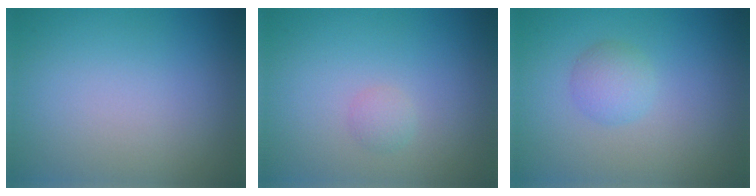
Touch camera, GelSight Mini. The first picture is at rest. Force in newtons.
{"total": 0.9, "press": 0.9, "slide": 0.1}
{"total": 2.0, "press": 2.0, "slide": 0.0}